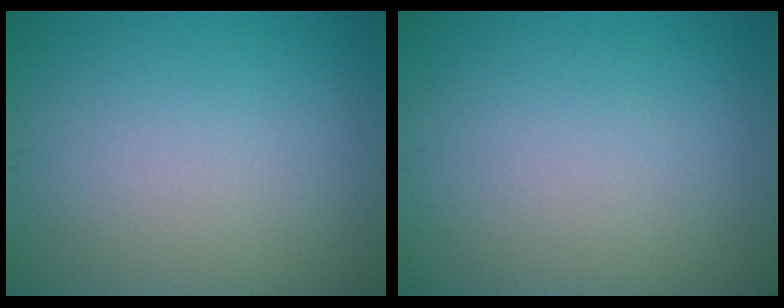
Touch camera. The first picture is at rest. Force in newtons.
{"total": 0.0}